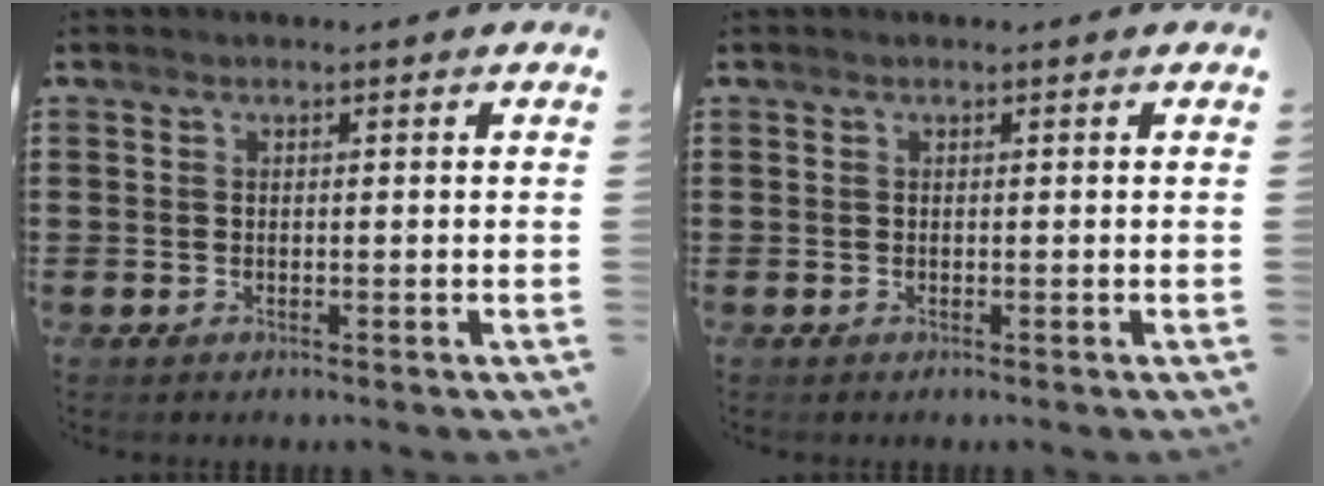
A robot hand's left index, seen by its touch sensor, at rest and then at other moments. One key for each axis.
{"total": 0.0}